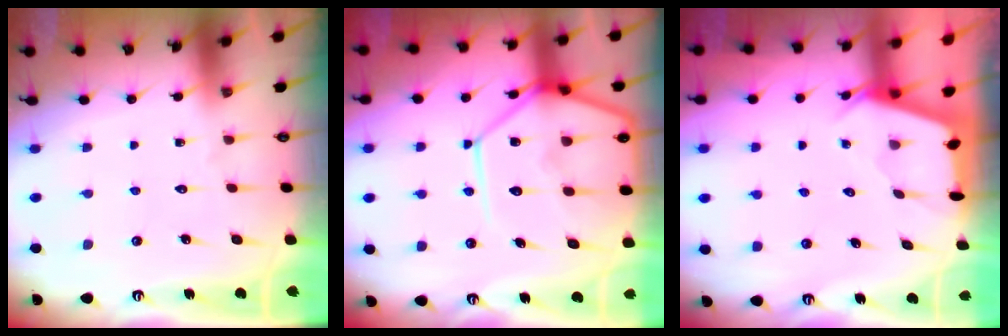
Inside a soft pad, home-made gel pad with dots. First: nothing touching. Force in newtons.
{"total": 19.1, "press": 19.0, "slide": 2.0}
{"total": 2.5, "press": 2.5, "slide": 0.3}